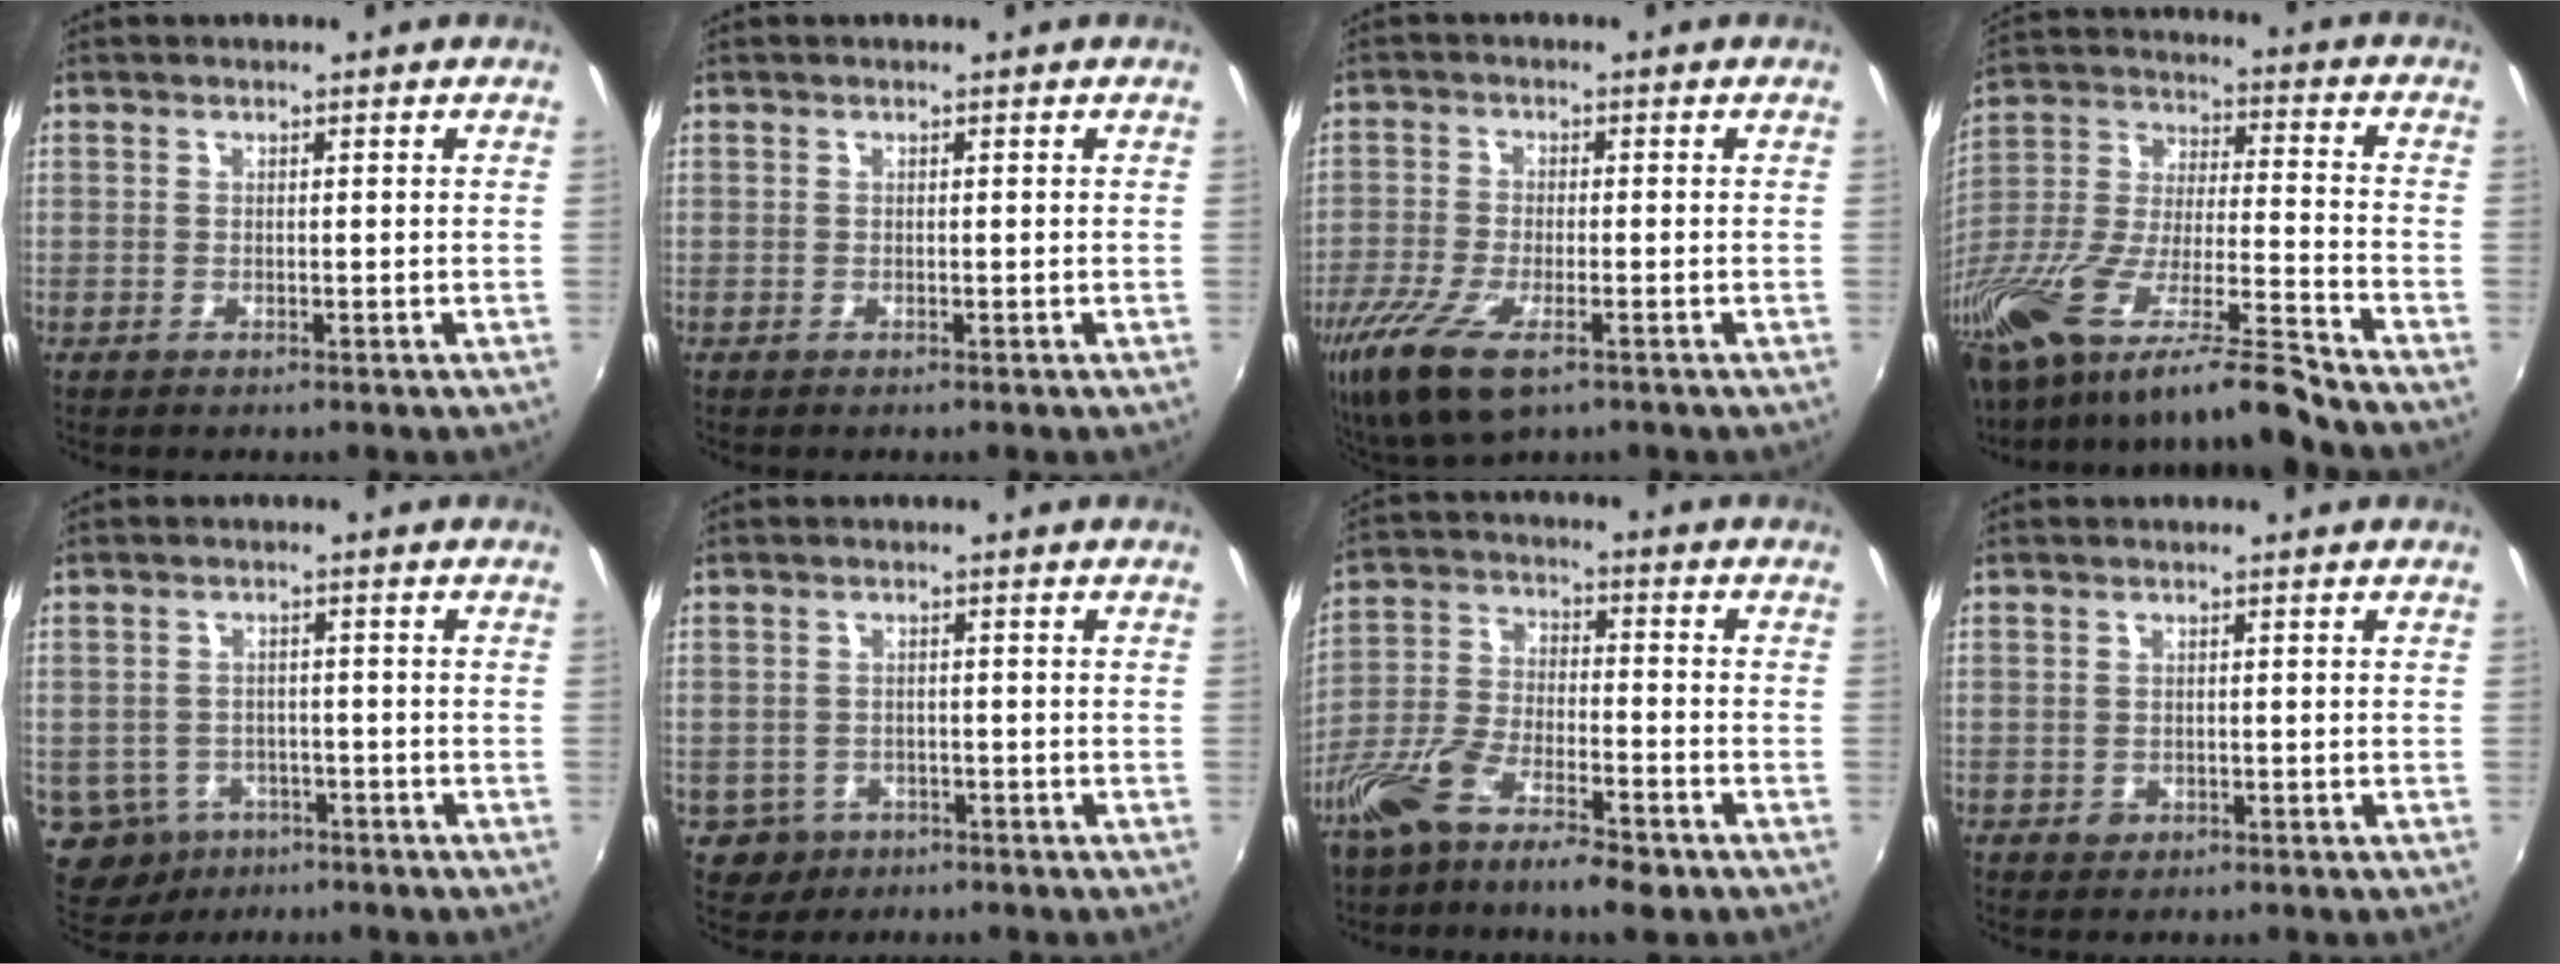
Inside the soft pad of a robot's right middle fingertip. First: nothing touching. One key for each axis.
{"total": 0.0}
{"total": 11.8, "fx": -6.8, "fy": 4.3, "fz": 8.7, "tx": -0.195, "ty": -0.046, "tz": -0.125}
{"total": 21.0, "fx": -16.4, "fy": 0.4, "fz": 13.1, "tx": -0.245, "ty": -0.047, "tz": -0.304}
{"total": 9.4, "fx": -4.6, "fy": 7.6, "fz": 3.1, "tx": -0.100, "ty": -0.010, "tz": -0.059}
{"total": 4.7, "fx": -2.0, "fy": 4.1, "fz": 1.1, "tx": -0.035, "ty": -0.001, "tz": -0.023}
{"total": 11.4, "fx": -7.9, "fy": 3.5, "fz": 7.5, "tx": -0.163, "ty": -0.013, "tz": -0.147}
{"total": 1.2, "fx": -0.5, "fy": 1.1, "fz": 0.3, "tx": -0.005, "ty": -0.004, "tz": -0.006}